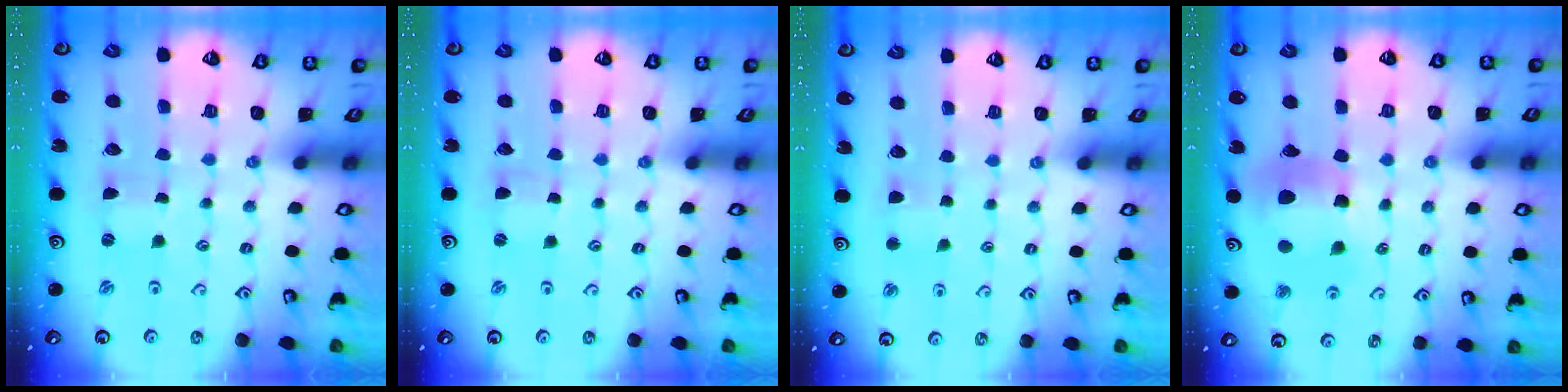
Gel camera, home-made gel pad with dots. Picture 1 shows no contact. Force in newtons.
{"total": 0.6, "press": 0.6, "slide": 0.0}
{"total": 2.4, "press": 2.4, "slide": 0.5}
{"total": 12.5, "press": 12.5, "slide": 1.4}